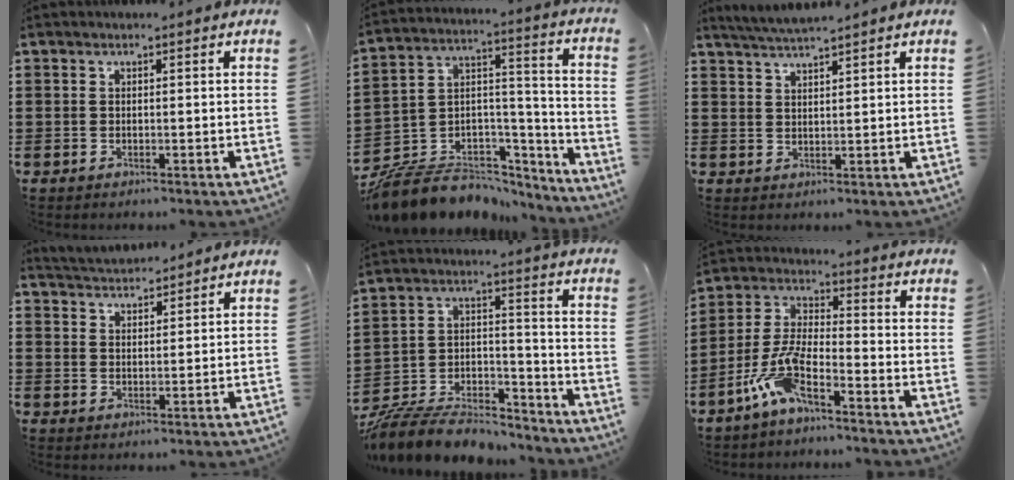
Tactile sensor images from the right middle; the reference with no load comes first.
{"total": 6.5, "force": [-5.6, 3.4, 0.1], "torque": [-0.019, -0.008, -0.109]}
{"total": 3.1, "force": [3.0, -0.3, 0.8], "torque": [-0.026, -0.006, 0.055]}
{"total": 3.4, "force": [3.4, 0.3, -0.2], "torque": [-0.008, -0.013, 0.063]}
{"total": 10.0, "force": [-9.5, 2.3, 2.3], "torque": [-0.042, 0.021, -0.187]}
{"total": 8.5, "force": [-5.9, 1.9, 5.9], "torque": [-0.146, -0.012, -0.118]}